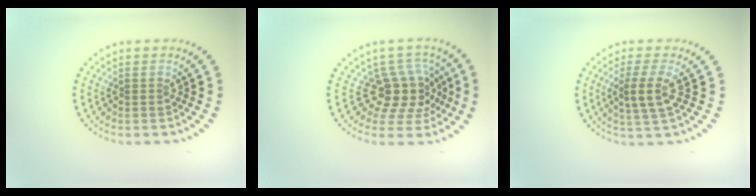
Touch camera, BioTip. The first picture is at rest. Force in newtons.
{"total": 4.1, "press": 3.0, "slide": 2.7}
{"total": 2.9, "press": 2.6, "slide": 1.3}